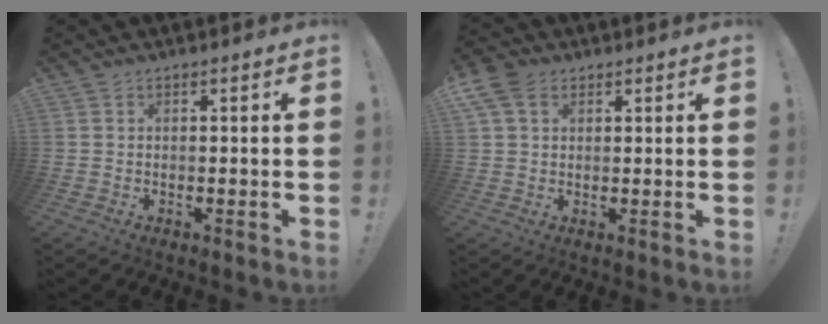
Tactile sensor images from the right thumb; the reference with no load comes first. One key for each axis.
{"total": 7.1, "fx": 3.1, "fy": 4.9, "fz": 4.1, "tx": -0.085, "ty": 0.002, "tz": 0.064}